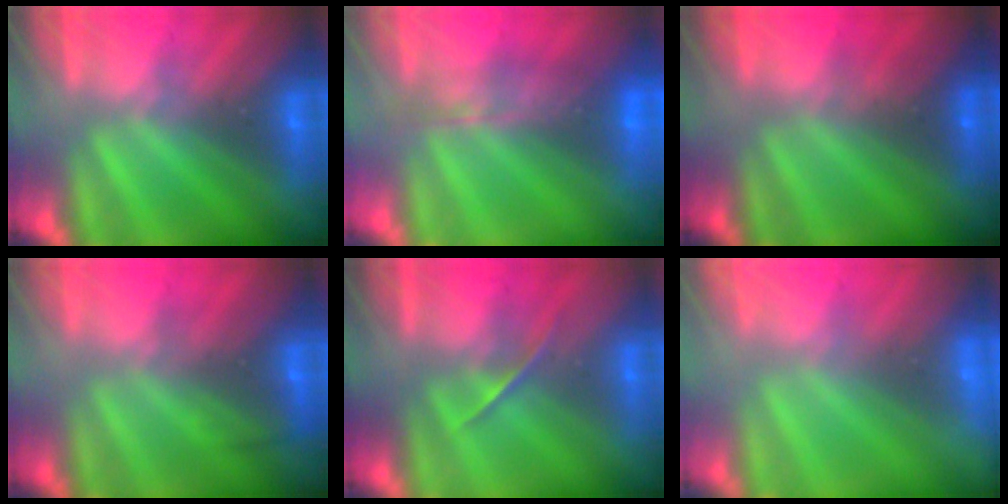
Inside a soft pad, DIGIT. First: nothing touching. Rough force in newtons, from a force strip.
{"total": 7.4}
{"total": 2.2}
{"total": 2.2}
{"total": 1.4}
{"total": 5.5}